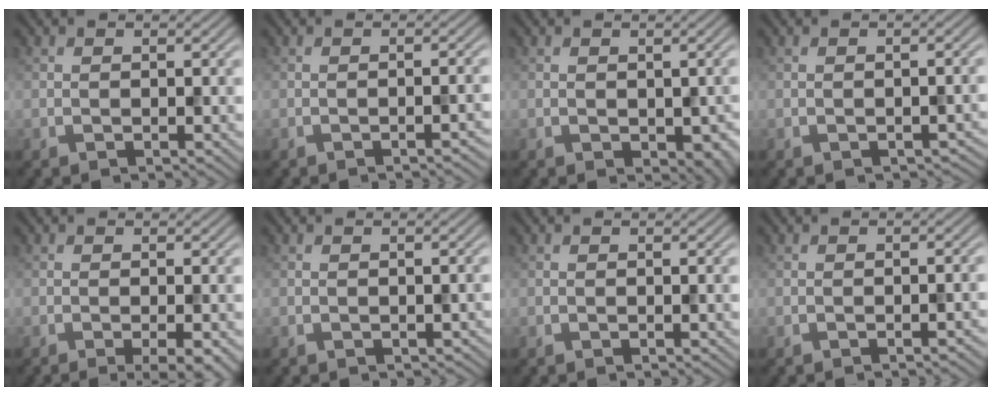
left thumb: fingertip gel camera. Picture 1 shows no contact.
{"total": 2.0, "force": [-1.2, 0.4, 1.5], "torque": [-0.013, 0.007, -0.023]}
{"total": 3.0, "force": [-0.7, 1.9, 2.3], "torque": [-0.035, -0.015, -0.003]}
{"total": 1.1, "force": [-0.7, 0.4, 0.7], "torque": [-0.011, -0.002, -0.007]}
{"total": 3.2, "force": [-1.3, 0.4, 2.9], "torque": [-0.046, 0.004, -0.023]}
{"total": 0.5, "force": [-0.3, 0.2, 0.3], "torque": [-0.005, -0.002, -0.001]}
{"total": 0.0}
{"total": 1.4, "force": [-0.8, 0.3, 1.1], "torque": [-0.010, 0.006, -0.014]}